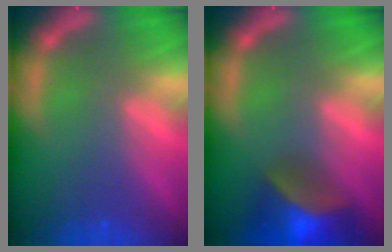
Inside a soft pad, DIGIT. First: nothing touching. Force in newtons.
{"total": 8.4}